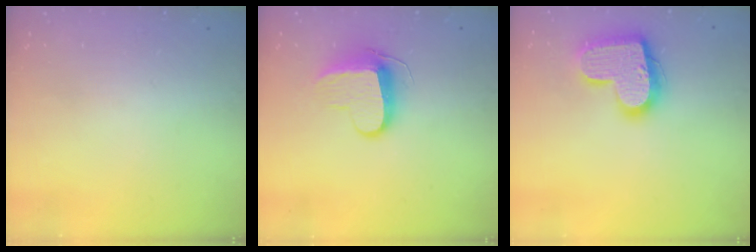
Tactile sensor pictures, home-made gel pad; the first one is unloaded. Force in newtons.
{"total": 9.8, "press": 9.8, "slide": 0.1}
{"total": 17.8, "press": 17.8, "slide": 1.2}